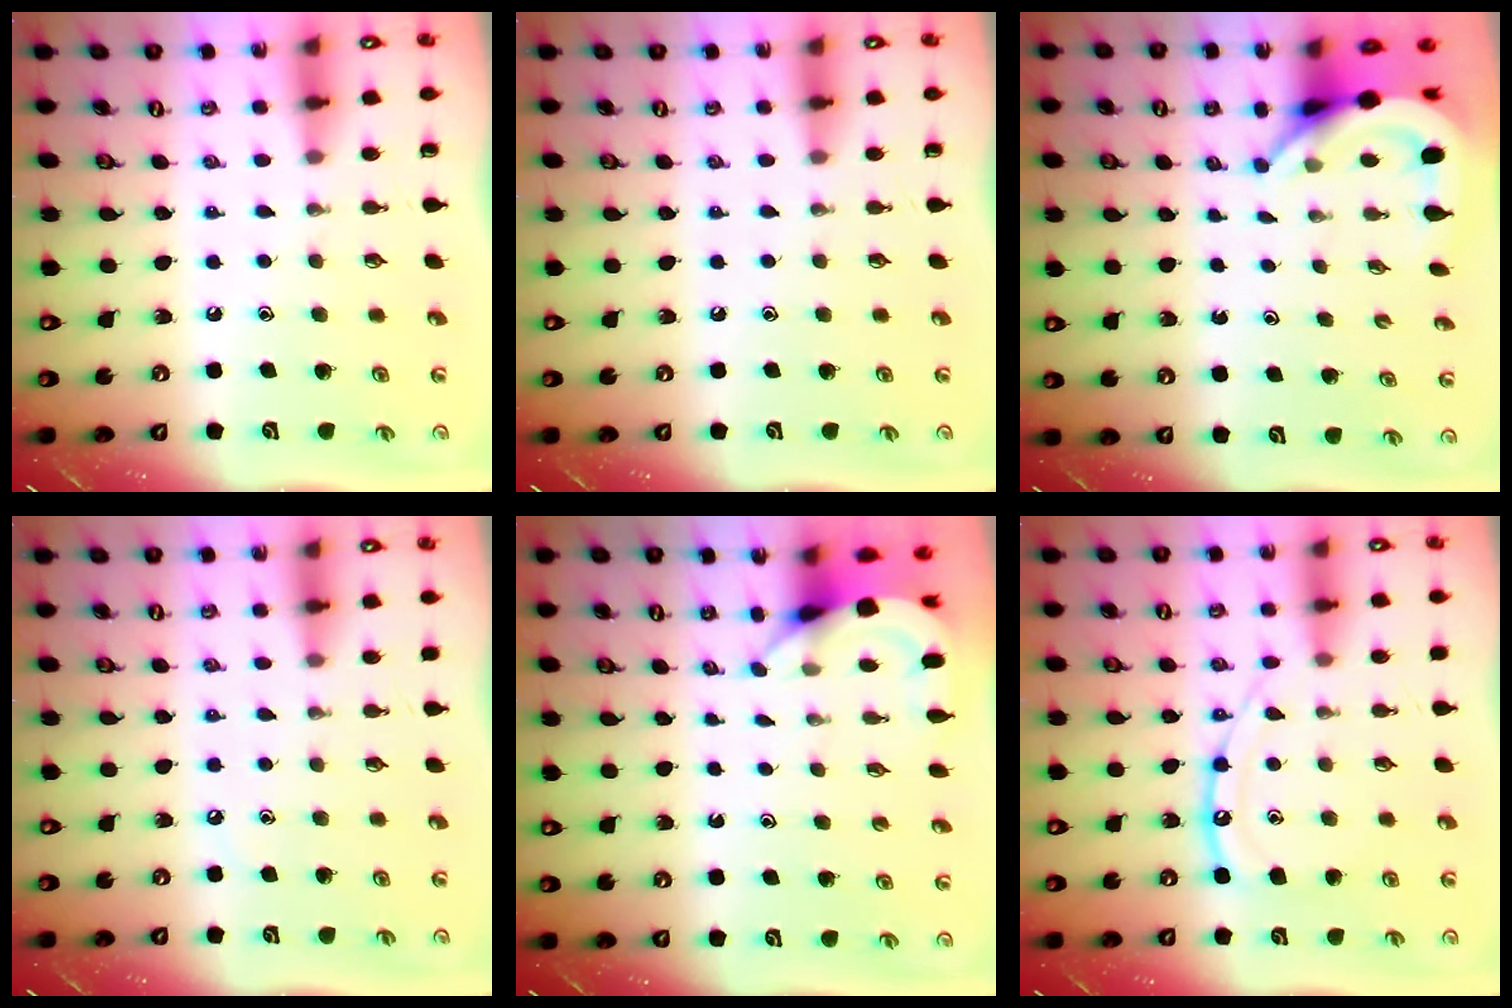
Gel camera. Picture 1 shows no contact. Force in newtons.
{"total": 0.0}
{"total": 5.6, "press": 5.6, "slide": 0.7}
{"total": 2.6, "press": 2.6, "slide": 0.4}
{"total": 3.5, "press": 3.5, "slide": 0.2}
{"total": 12.8, "press": 12.7, "slide": 1.1}